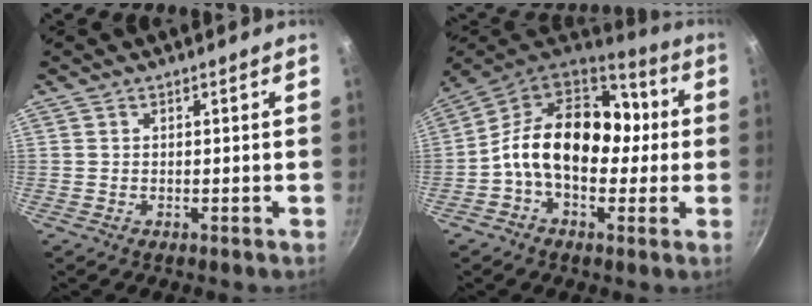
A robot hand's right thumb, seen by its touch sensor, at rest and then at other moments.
{"total": 19.6, "force": [0.3, 13.7, 14.0], "torque": [-0.186, 0.039, -0.019]}